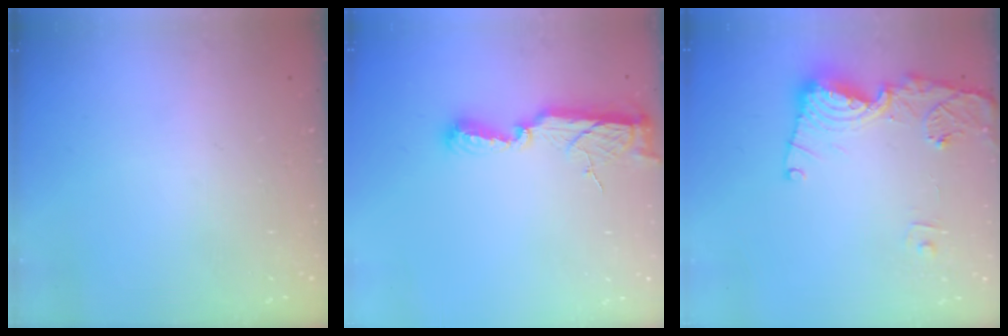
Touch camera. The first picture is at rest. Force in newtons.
{"total": 9.5, "press": 9.2, "slide": 2.7}
{"total": 13.6, "press": 13.5, "slide": 1.8}